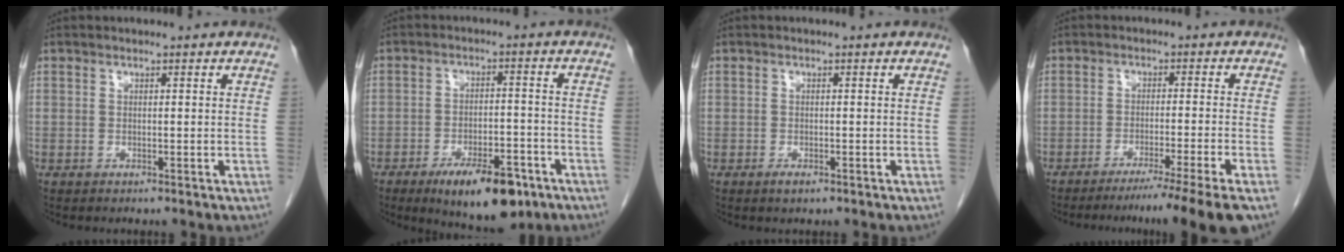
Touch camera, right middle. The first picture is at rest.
{"total": 11.7, "force": [-7.3, 3.9, 8.3], "torque": [-0.120, -0.008, -0.108]}
{"total": 1.3, "force": [-0.8, 0.4, 1.0], "torque": [-0.018, -0.002, -0.010]}
{"total": 10.9, "force": [-8.5, -2.6, 6.2], "torque": [-0.068, -0.028, -0.126]}